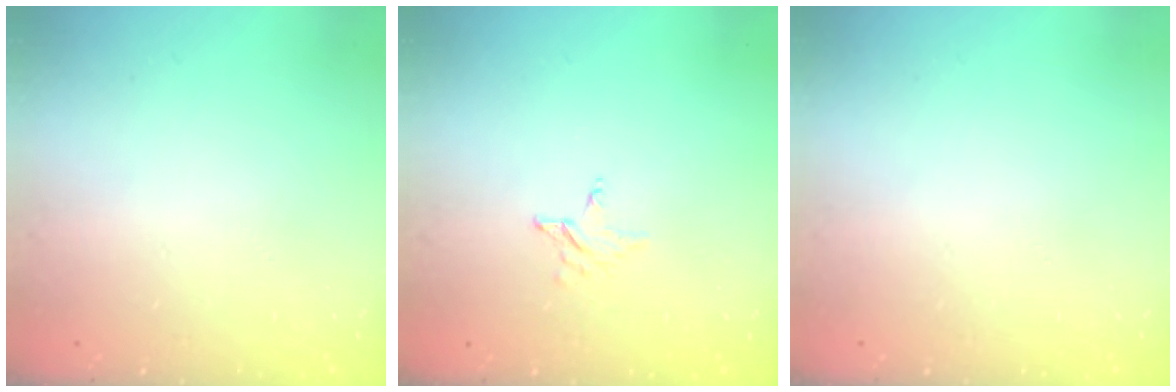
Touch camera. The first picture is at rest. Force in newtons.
{"total": 3.0, "press": 3.0, "slide": 0.3}
{"total": 0.0}